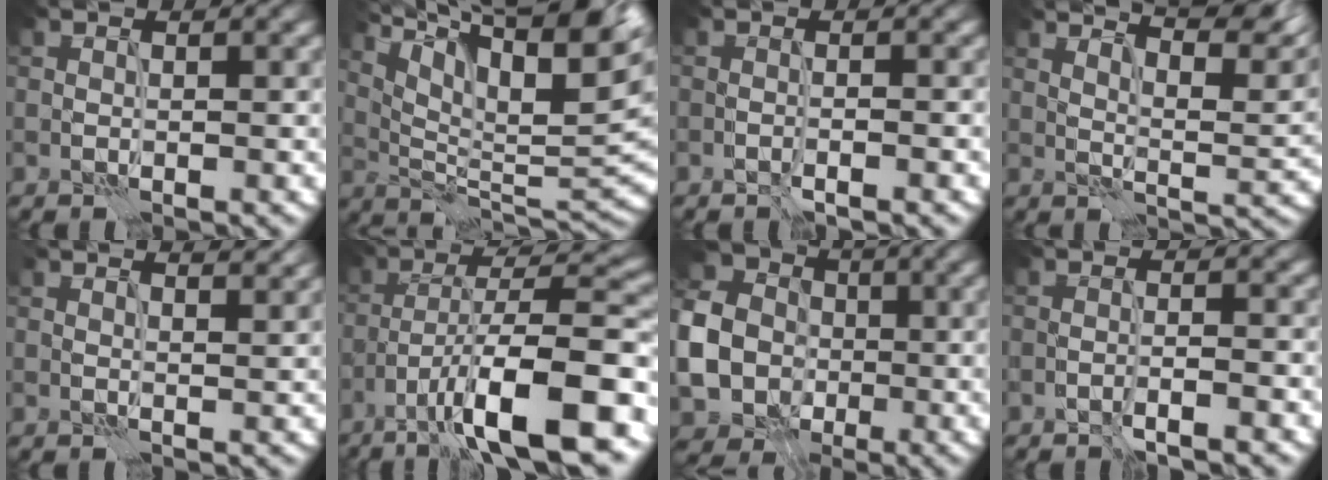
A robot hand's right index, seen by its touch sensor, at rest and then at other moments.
{"total": 15.3, "force": [9.2, 5.1, 11.2], "torque": [-0.199, 0.031, 0.150]}
{"total": 1.1, "force": [-0.7, 0.2, 0.8], "torque": [-0.009, -0.005, -0.011]}
{"total": 10.0, "force": [7.5, 2.0, 6.3], "torque": [-0.076, 0.021, 0.089]}
{"total": 3.9, "force": [3.0, 1.4, 2.1], "torque": [-0.009, 0.020, 0.017]}
{"total": 11.5, "force": [-5.9, 2.6, 9.6], "torque": [-0.146, 0.013, -0.096]}
{"total": 10.4, "force": [-1.5, 9.3, 4.5], "torque": [-0.123, -0.020, -0.033]}
{"total": 1.8, "force": [-1.3, 0.3, 1.3], "torque": [-0.013, 0.002, -0.026]}